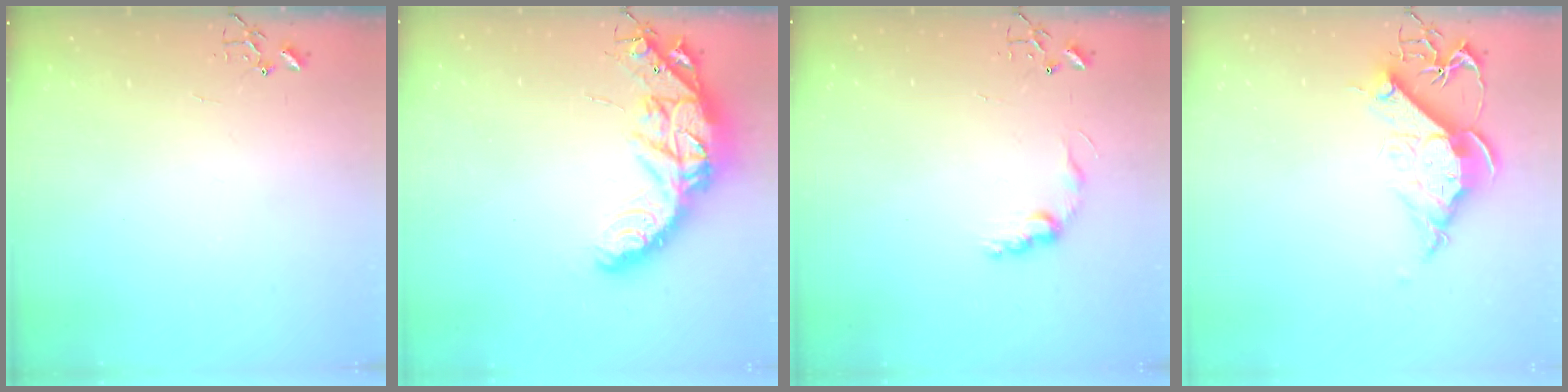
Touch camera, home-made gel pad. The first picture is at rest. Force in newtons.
{"total": 19.5, "press": 19.4, "slide": 1.3}
{"total": 8.6, "press": 8.6, "slide": 0.4}
{"total": 12.5, "press": 12.4, "slide": 1.5}